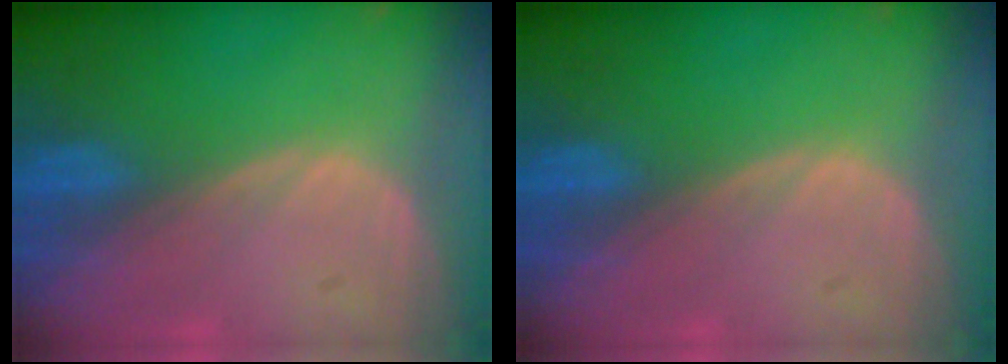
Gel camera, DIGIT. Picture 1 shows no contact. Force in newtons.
{"total": 0.0}